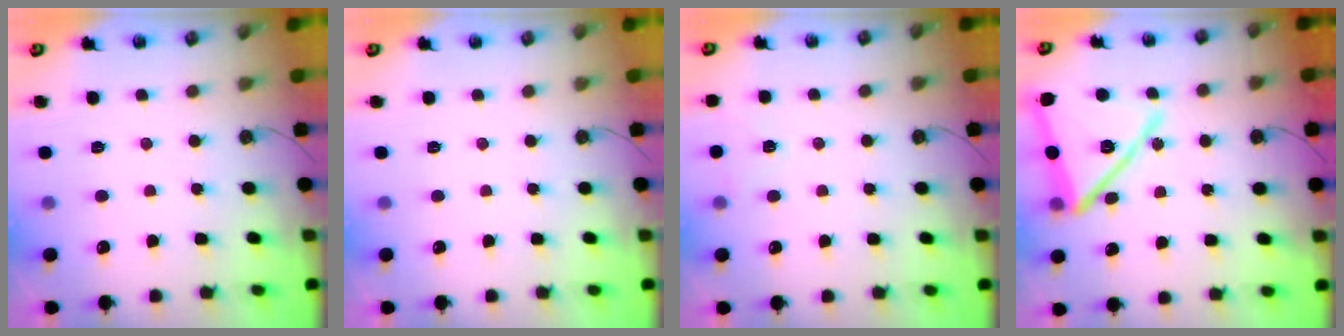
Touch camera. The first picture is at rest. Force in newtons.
{"total": 0.0}
{"total": 3.4, "press": 3.1, "slide": 1.4}
{"total": 21.0, "press": 20.8, "slide": 2.3}